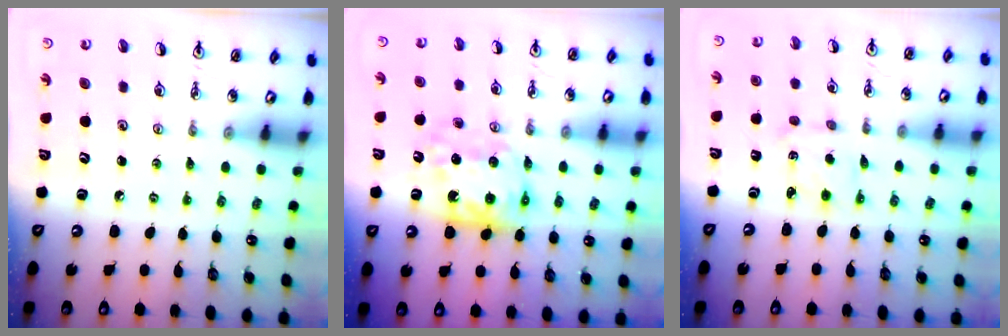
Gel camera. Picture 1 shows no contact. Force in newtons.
{"total": 11.6, "press": 11.6, "slide": 0.5}
{"total": 3.0, "press": 2.9, "slide": 0.6}